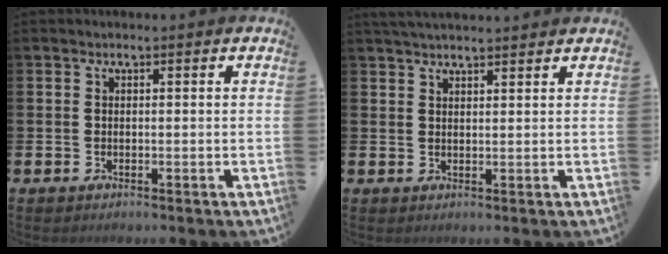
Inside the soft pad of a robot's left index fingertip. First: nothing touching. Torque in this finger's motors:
{"motor_torque": [0.85, -1.14, 0.36, 0.11]}